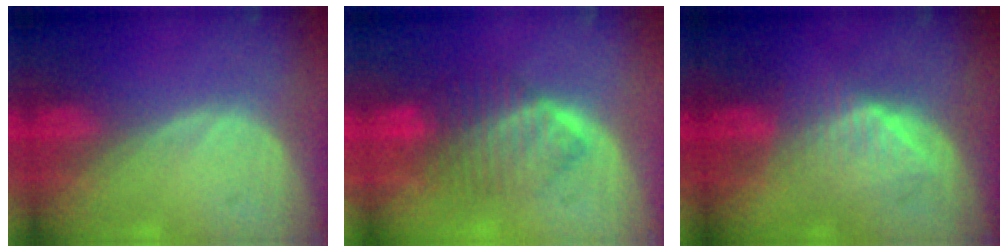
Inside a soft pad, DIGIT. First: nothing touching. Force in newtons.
{"total": 6.6, "press": 6.6, "slide": 0.2}
{"total": 5.2, "press": 5.2, "slide": 0.4}